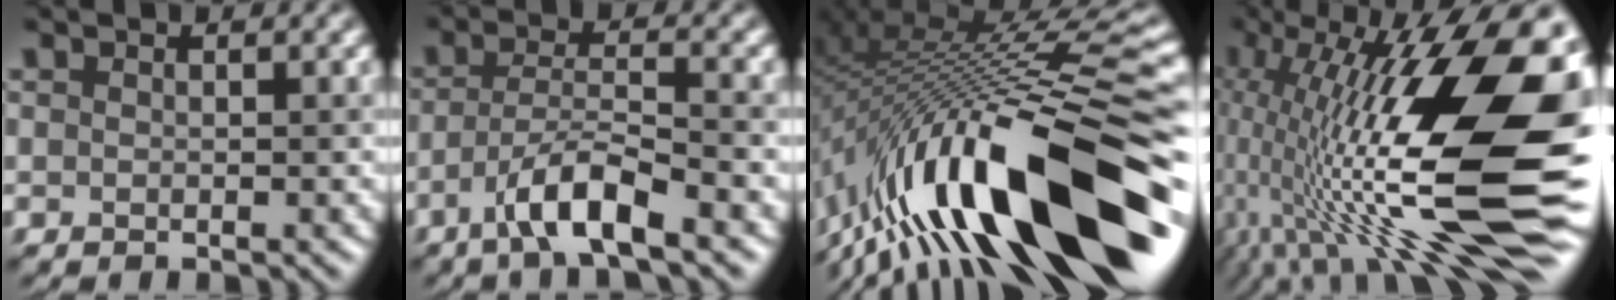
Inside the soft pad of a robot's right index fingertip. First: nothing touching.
{"total": 5.0, "force": [-2.9, 0.8, 4.0], "torque": [-0.071, 0.007, -0.059]}
{"total": 18.3, "force": [-6.8, 4.9, 16.3], "torque": [-0.244, 0.043, -0.136]}
{"total": 20.0, "force": [-0.3, 7.7, 18.4], "torque": [-0.323, 0.005, -0.016]}